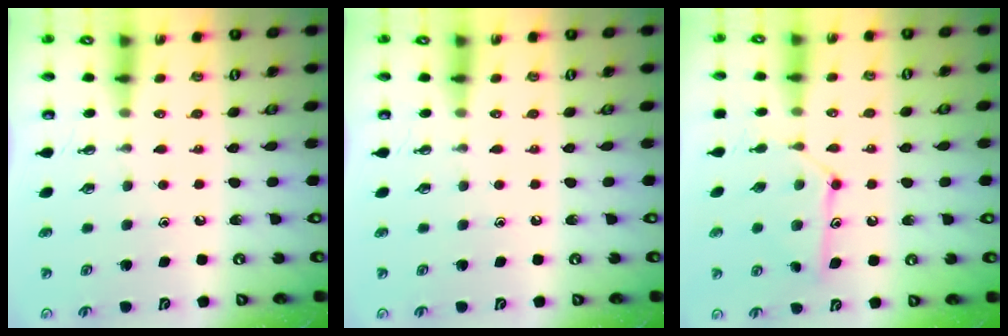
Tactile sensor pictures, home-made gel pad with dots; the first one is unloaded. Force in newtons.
{"total": 0.0}
{"total": 11.8, "press": 11.8, "slide": 0.2}